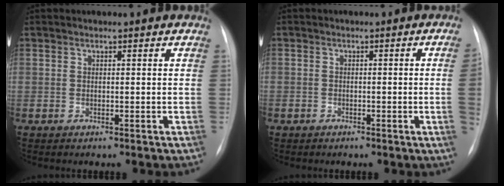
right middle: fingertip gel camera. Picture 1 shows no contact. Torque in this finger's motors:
{"motor_torque": [0.82, -0.79, -0.17, -0.21]}